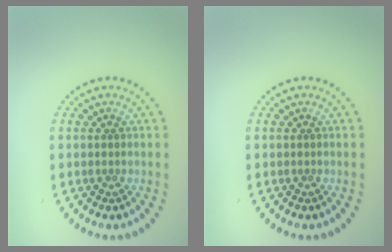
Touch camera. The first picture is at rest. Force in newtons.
{"total": 0.0}